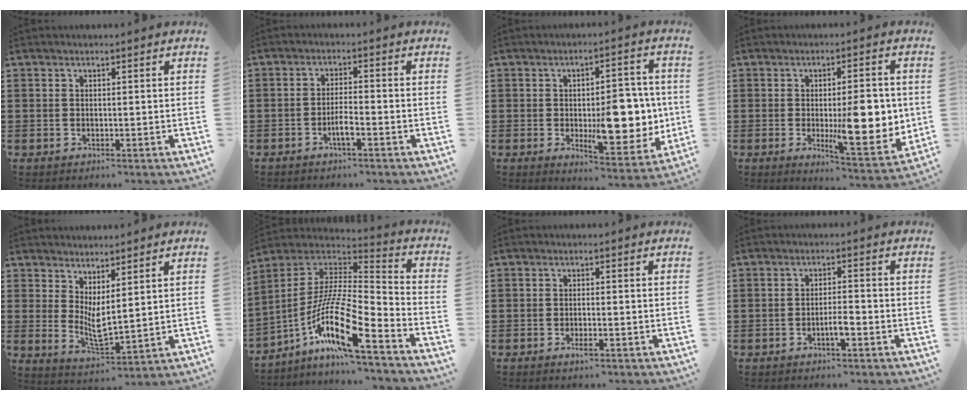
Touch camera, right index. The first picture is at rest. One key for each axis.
{"total": 2.9, "fx": -1.6, "fy": 0.3, "fz": 2.4, "tx": -0.049, "ty": -0.001, "tz": -0.032}
{"total": 10.8, "fx": -0.6, "fy": 5.2, "fz": 9.5, "tx": -0.120, "ty": -0.012, "tz": -0.008}
{"total": 10.5, "fx": -0.6, "fy": 3.5, "fz": 9.9, "tx": -0.139, "ty": -0.013, "tz": -0.008}
{"total": 3.9, "fx": 1.9, "fy": 1.0, "fz": 3.2, "tx": -0.068, "ty": -0.015, "tz": 0.038}
{"total": 15.8, "fx": -9.0, "fy": 2.7, "fz": 12.7, "tx": -0.263, "ty": -0.010, "tz": -0.173}
{"total": 1.6, "fx": -0.9, "fy": 0.2, "fz": 1.3, "tx": -0.022, "ty": -0.005, "tz": -0.015}
{"total": 3.0, "fx": -1.4, "fy": 0.6, "fz": 2.6, "tx": -0.053, "ty": 0.001, "tz": -0.028}